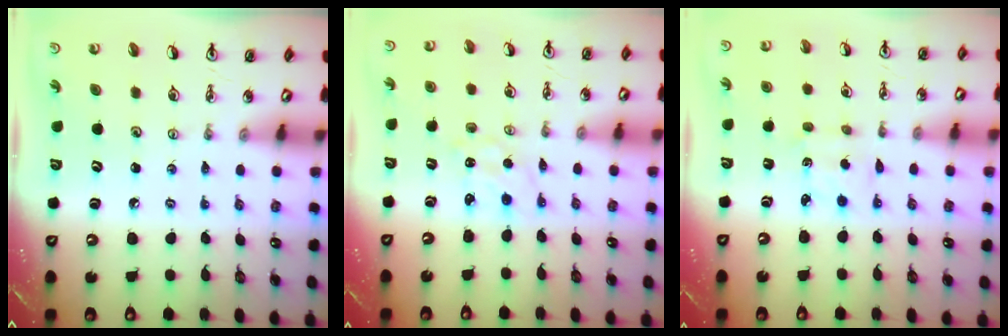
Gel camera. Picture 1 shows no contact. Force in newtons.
{"total": 0.6, "press": 0.6, "slide": 0.1}
{"total": 2.3, "press": 2.3, "slide": 0.4}